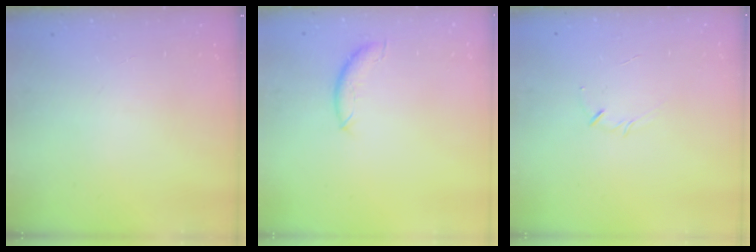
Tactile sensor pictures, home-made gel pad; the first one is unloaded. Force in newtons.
{"total": 7.8, "press": 7.8, "slide": 0.5}
{"total": 3.1, "press": 3.0, "slide": 0.7}